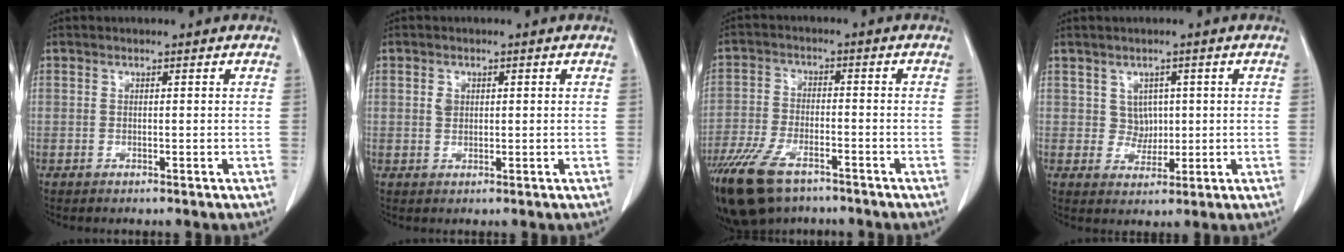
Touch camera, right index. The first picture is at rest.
{"total": 1.5, "force": [0.4, 1.2, 0.9], "torque": [-0.015, 0.003, 0.007]}
{"total": 12.5, "force": [-8.8, 5.1, 7.3], "torque": [-0.151, -0.016, -0.154]}
{"total": 3.1, "force": [0.7, 2.9, 0.9], "torque": [-0.008, 0.003, 0.012]}